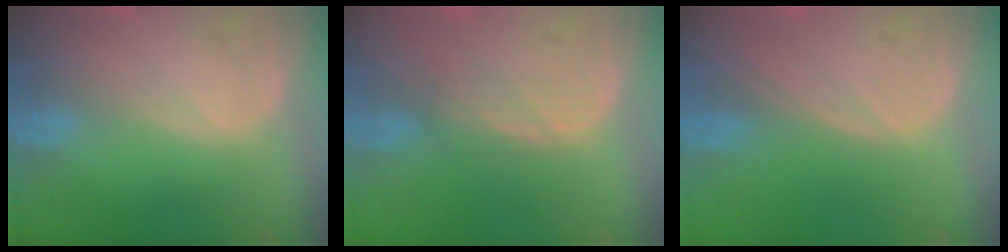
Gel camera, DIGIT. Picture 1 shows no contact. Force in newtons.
{"total": 2.4, "press": 2.3, "slide": 0.5}
{"total": 0.0}